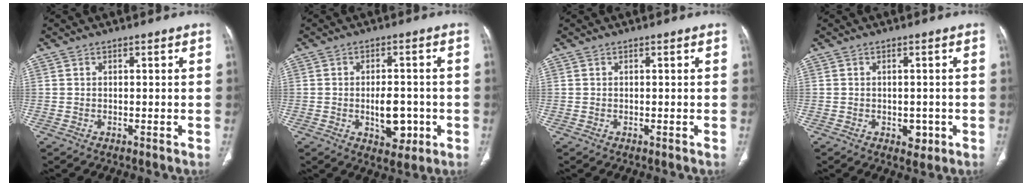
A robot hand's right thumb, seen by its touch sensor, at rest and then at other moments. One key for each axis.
{"total": 7.4, "fx": -1.6, "fy": 4.2, "fz": 5.9, "tx": -0.066, "ty": 0.007, "tz": -0.014}
{"total": 0.0}
{"total": 2.9, "fx": -0.8, "fy": 2.0, "fz": 1.8, "tx": -0.008, "ty": 0.002, "tz": -0.004}